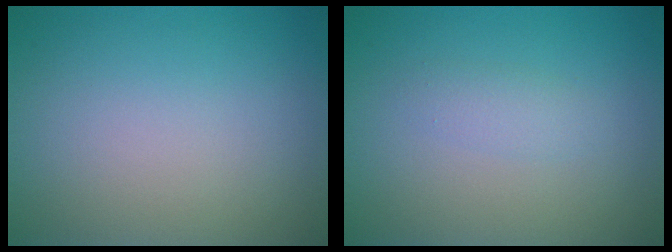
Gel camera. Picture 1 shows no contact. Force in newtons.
{"total": 1.3, "press": 1.3, "slide": 0.1}